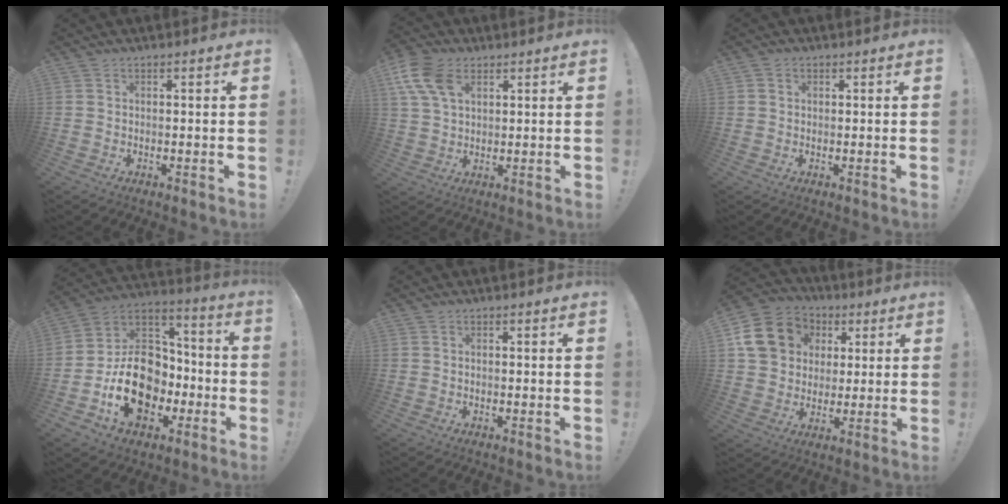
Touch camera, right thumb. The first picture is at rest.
{"total": 11.0, "force": [4.5, 6.9, 7.3], "torque": [-0.147, -0.009, 0.085]}
{"total": 1.1, "force": [0.3, 1.0, 0.3], "torque": [0.003, -0.001, 0.004]}
{"total": 20.5, "force": [-6.6, 15.5, 11.6], "torque": [-0.186, 0.037, -0.096]}
{"total": 0.7, "force": [-0.6, 0.0, 0.4], "torque": [-0.005, 0.000, -0.011]}
{"total": 14.8, "force": [4.5, 12.6, 6.3], "torque": [-0.081, -0.002, 0.097]}